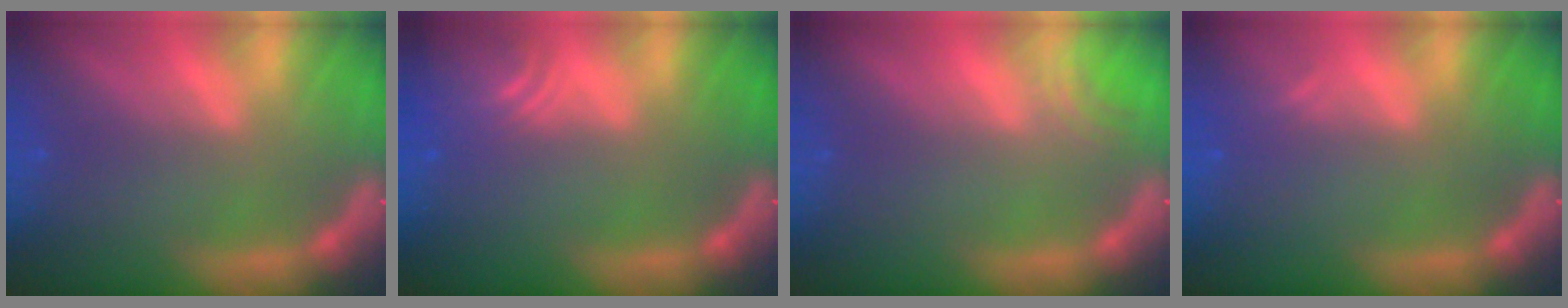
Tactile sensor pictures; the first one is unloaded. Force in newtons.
{"total": 4.0}
{"total": 1.5}
{"total": 0.9}